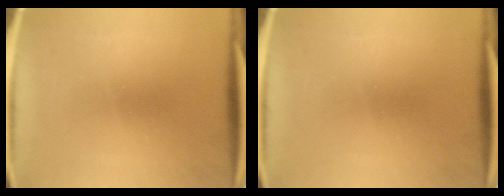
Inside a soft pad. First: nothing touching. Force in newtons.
{"total": 0.0}